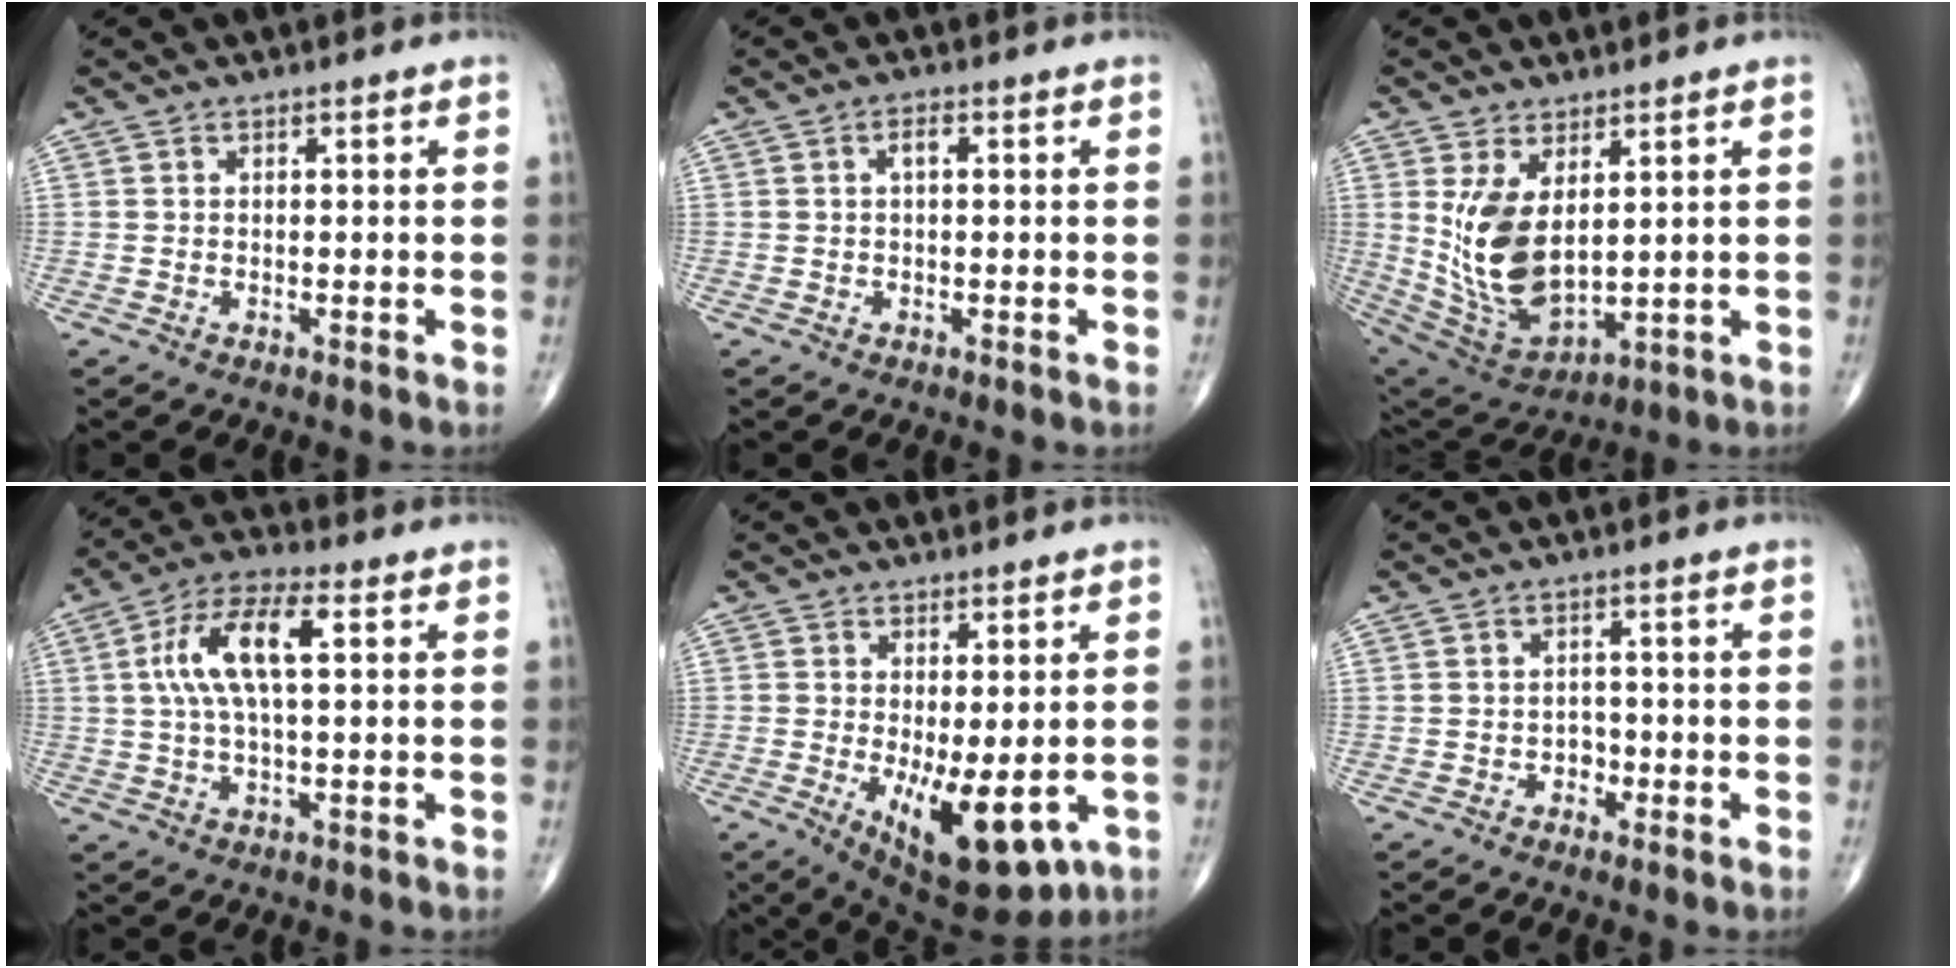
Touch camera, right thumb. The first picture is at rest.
{"total": 1.5, "force": [0.2, 0.7, 1.3], "torque": [-0.017, 0.005, -0.001]}
{"total": 13.4, "force": [2.9, 7.3, 10.9], "torque": [-0.196, -0.021, 0.080]}
{"total": 11.0, "force": [2.2, 4.0, 10.0], "torque": [-0.203, 0.028, 0.039]}
{"total": 12.6, "force": [-3.1, 5.3, 11.0], "torque": [-0.147, -0.022, -0.023]}
{"total": 2.1, "force": [-1.0, 1.7, 0.6], "torque": [0.009, 0.011, -0.020]}